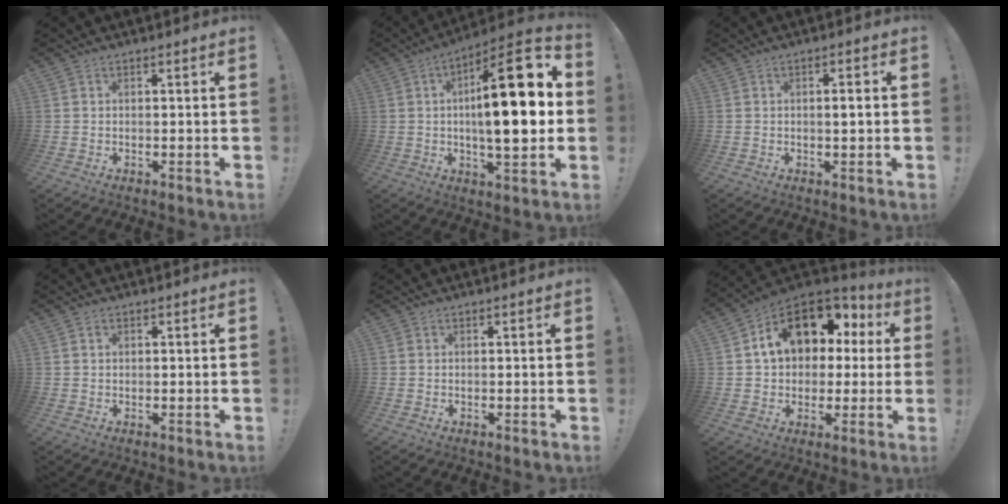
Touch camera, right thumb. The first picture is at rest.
{"total": 21.9, "force": [2.0, 6.6, 20.8], "torque": [-0.309, -0.013, 0.018]}
{"total": 2.1, "force": [0.1, 0.2, 2.1], "torque": [-0.027, -0.003, -0.004]}
{"total": 0.8, "force": [0.5, 0.6, 0.0], "torque": [0.009, -0.003, 0.009]}
{"total": 0.0}
{"total": 15.7, "force": [6.1, 10.8, 9.6], "torque": [-0.156, -0.020, 0.114]}